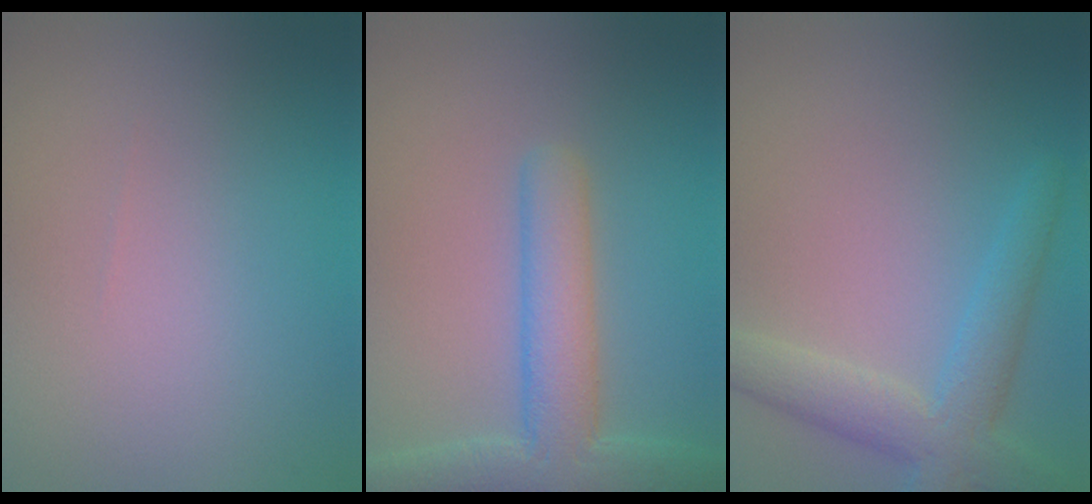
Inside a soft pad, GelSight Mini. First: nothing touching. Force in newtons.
{"total": 5.9, "press": 5.9, "slide": 0.3}
{"total": 4.4, "press": 4.4, "slide": 0.2}